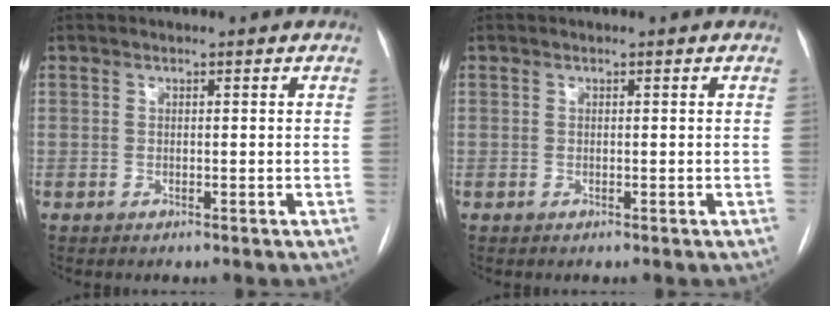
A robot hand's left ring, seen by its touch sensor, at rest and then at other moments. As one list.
[{"total": 0.0}]